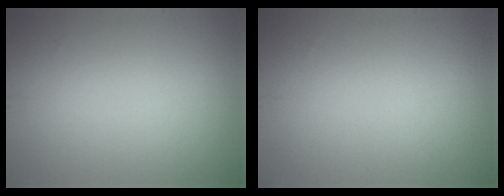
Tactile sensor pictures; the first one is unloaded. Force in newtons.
{"total": 0.0}